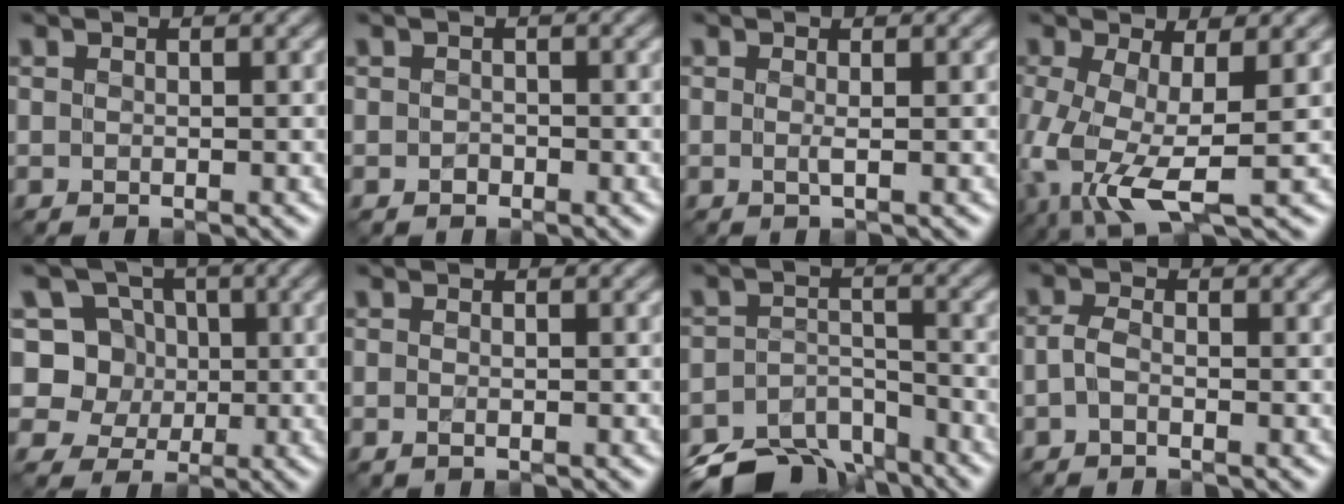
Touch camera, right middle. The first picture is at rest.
{"total": 0.7, "force": [-0.3, 0.6, 0.2], "torque": [-0.004, -0.007, -0.006]}
{"total": 0.7, "force": [-0.1, 0.0, 0.7], "torque": [-0.018, -0.005, -0.003]}
{"total": 7.5, "force": [-2.1, 2.8, 6.7], "torque": [-0.161, -0.022, -0.039]}
{"total": 5.6, "force": [1.3, 5.1, 2.0], "torque": [-0.027, 0.007, 0.010]}
{"total": 0.8, "force": [-0.5, 0.2, 0.6], "torque": [-0.017, -0.006, -0.007]}
{"total": 8.8, "force": [-7.5, 3.6, 2.7], "torque": [-0.041, -0.019, -0.116]}
{"total": 1.4, "force": [-0.7, 0.6, 1.1], "torque": [-0.028, -0.001, -0.016]}